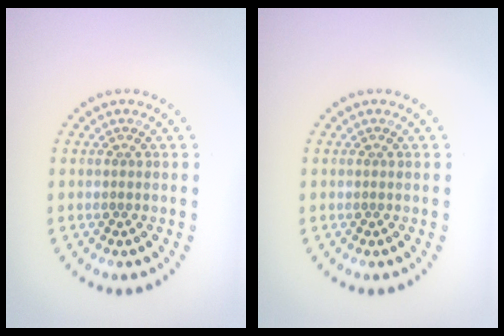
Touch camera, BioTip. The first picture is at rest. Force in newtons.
{"total": 0.0}